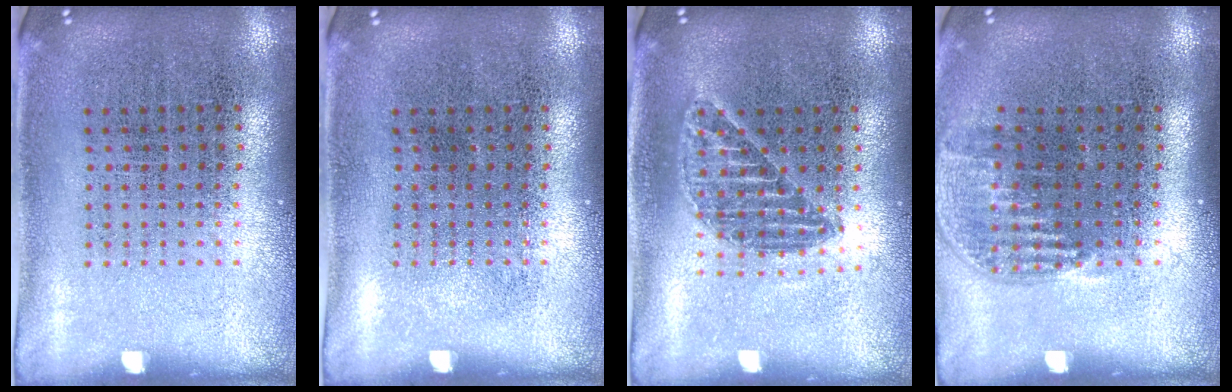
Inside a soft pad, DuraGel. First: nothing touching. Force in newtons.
{"total": 0.0}
{"total": 1.2, "press": 1.1, "slide": 0.5}
{"total": 1.1, "press": 0.9, "slide": 0.6}